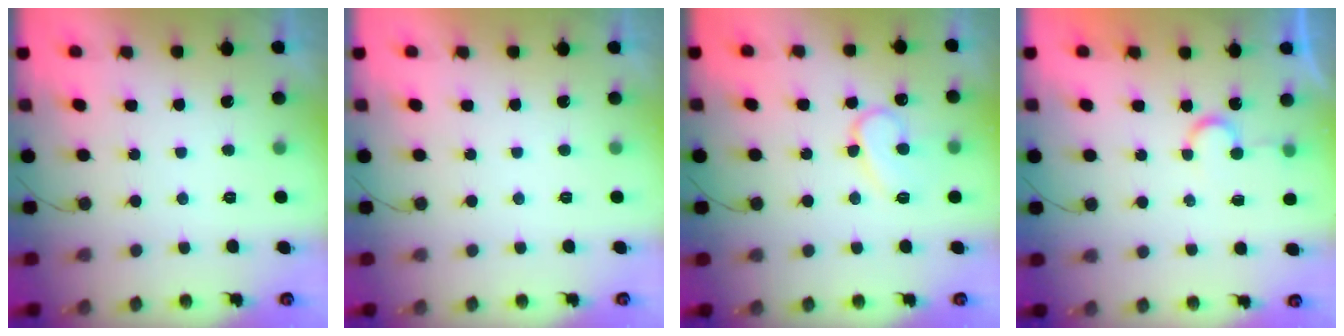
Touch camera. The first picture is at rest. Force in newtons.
{"total": 1.9, "press": 1.9, "slide": 0.1}
{"total": 10.7, "press": 10.6, "slide": 1.1}
{"total": 4.9, "press": 4.9, "slide": 0.3}